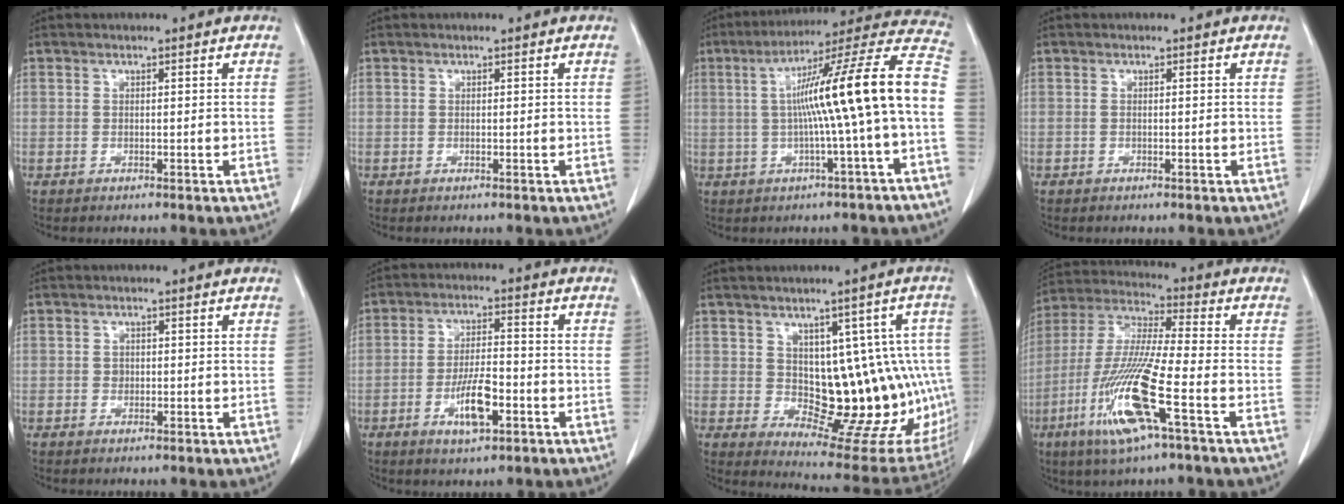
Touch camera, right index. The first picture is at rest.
{"total": 0.0}
{"total": 17.8, "force": [-0.6, -0.6, 17.8], "torque": [-0.259, 0.037, -0.015]}
{"total": 0.0}
{"total": 0.9, "force": [0.0, 0.9, 0.4], "torque": [-0.005, 0.002, 0.001]}
{"total": 7.2, "force": [-2.8, 2.0, 6.3], "torque": [-0.120, -0.001, -0.047]}
{"total": 14.8, "force": [0.7, 7.5, 12.7], "torque": [-0.129, 0.016, 0.029]}
{"total": 15.6, "force": [-6.2, 0.7, 14.3], "torque": [-0.302, -0.021, -0.122]}